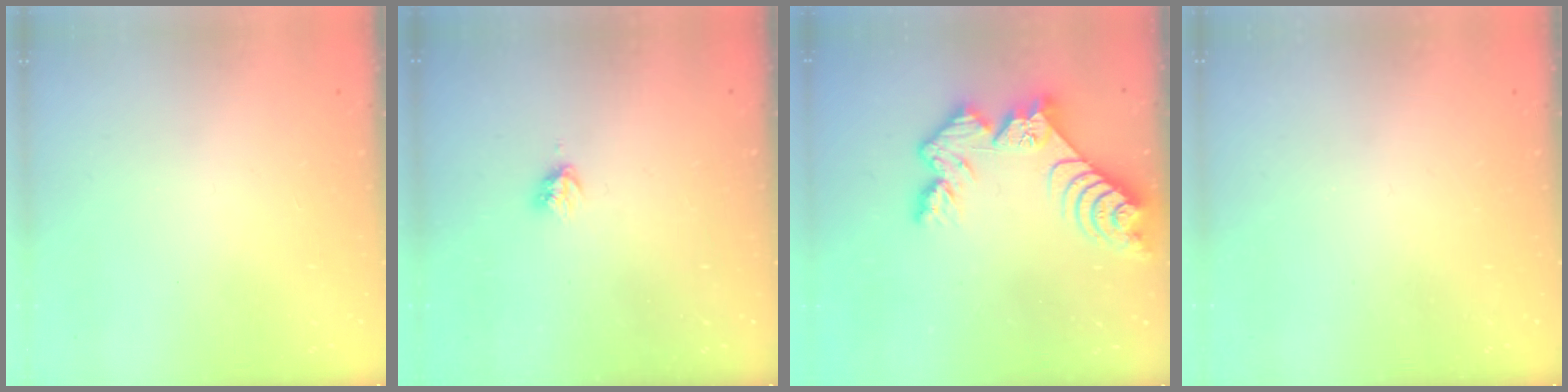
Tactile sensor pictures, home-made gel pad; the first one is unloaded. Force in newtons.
{"total": 3.0, "press": 3.0, "slide": 0.3}
{"total": 11.8, "press": 11.8, "slide": 1.1}
{"total": 0.0}